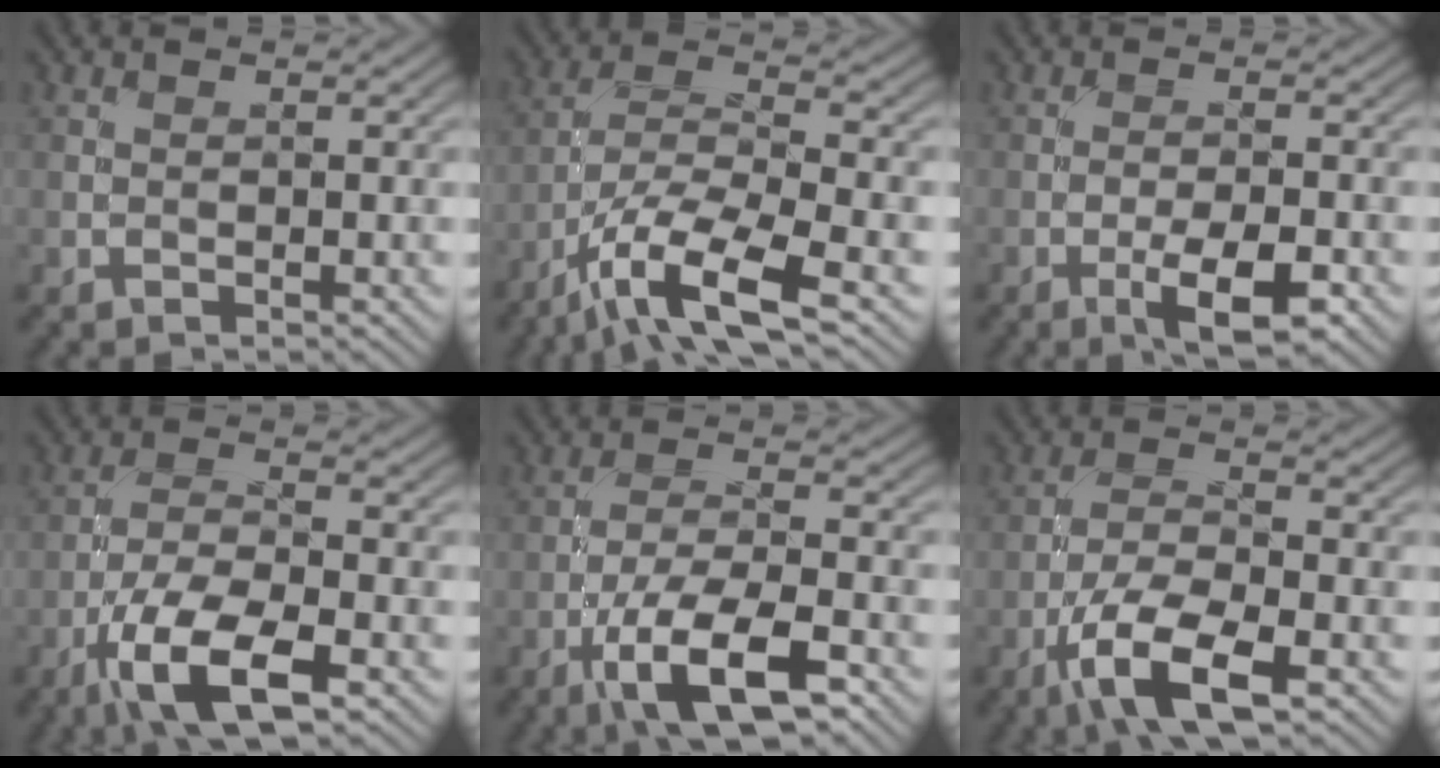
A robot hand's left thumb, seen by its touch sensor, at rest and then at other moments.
{"total": 11.3, "force": [-6.6, 3.2, 8.6], "torque": [-0.168, -0.005, -0.131]}
{"total": 5.5, "force": [-2.8, 1.4, 4.5], "torque": [-0.080, 0.005, -0.046]}
{"total": 10.0, "force": [-5.5, 3.4, 7.7], "torque": [-0.148, -0.004, -0.111]}
{"total": 10.2, "force": [-5.6, 3.1, 8.0], "torque": [-0.143, 0.001, -0.110]}
{"total": 9.2, "force": [-4.8, 3.0, 7.2], "torque": [-0.140, 0.000, -0.099]}